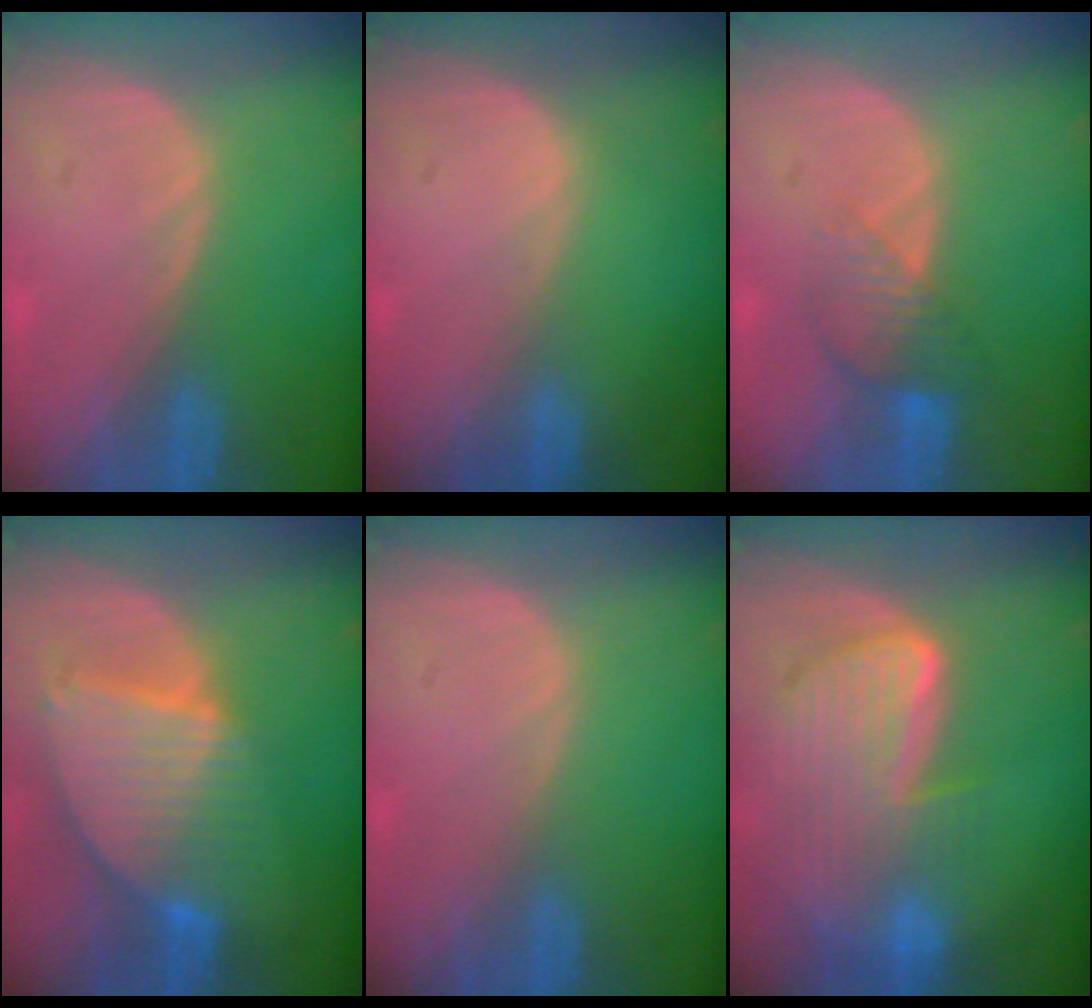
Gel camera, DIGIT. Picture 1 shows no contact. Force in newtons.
{"total": 0.0}
{"total": 4.5, "press": 3.8, "slide": 2.3}
{"total": 8.6, "press": 7.4, "slide": 4.3}
{"total": 0.0}
{"total": 9.8, "press": 8.2, "slide": 5.2}